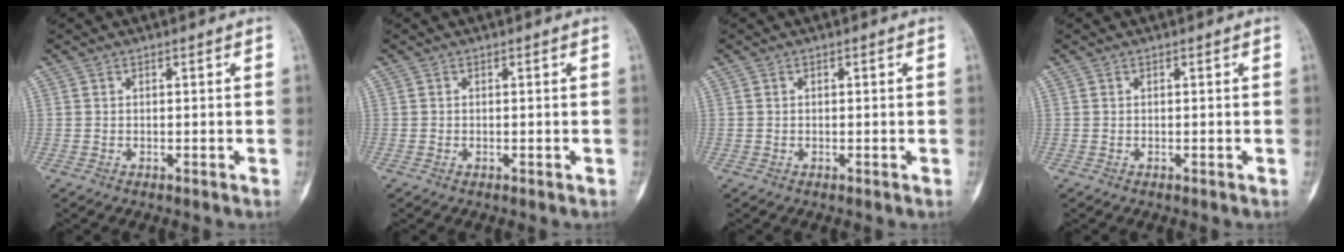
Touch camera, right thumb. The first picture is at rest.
{"total": 0.0}
{"total": 0.0}
{"total": 0.0}